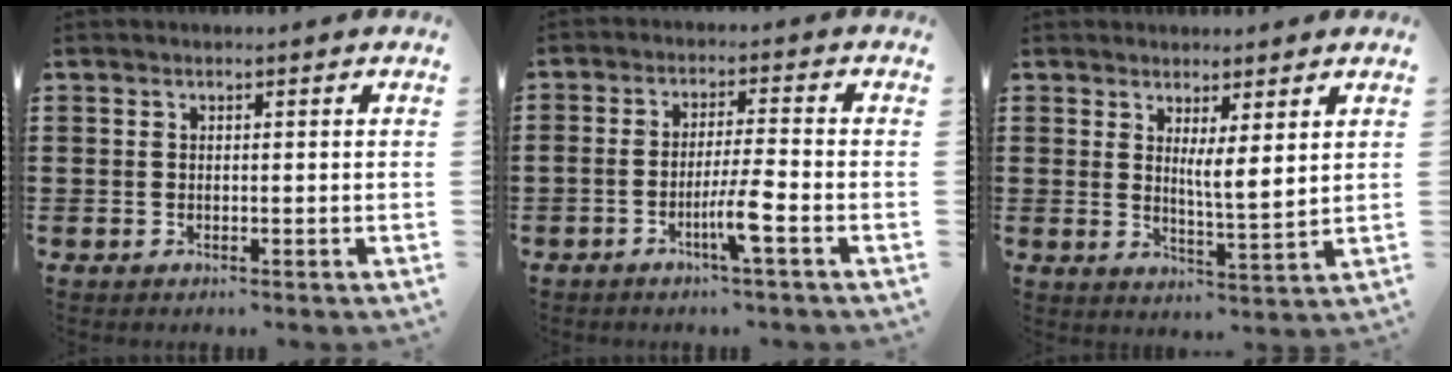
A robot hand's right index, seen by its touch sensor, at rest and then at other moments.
{"total": 5.3, "force": [-2.6, 0.0, 4.6], "torque": [-0.091, -0.011, -0.050]}
{"total": 4.1, "force": [2.4, 0.3, 3.3], "torque": [-0.062, -0.013, 0.039]}